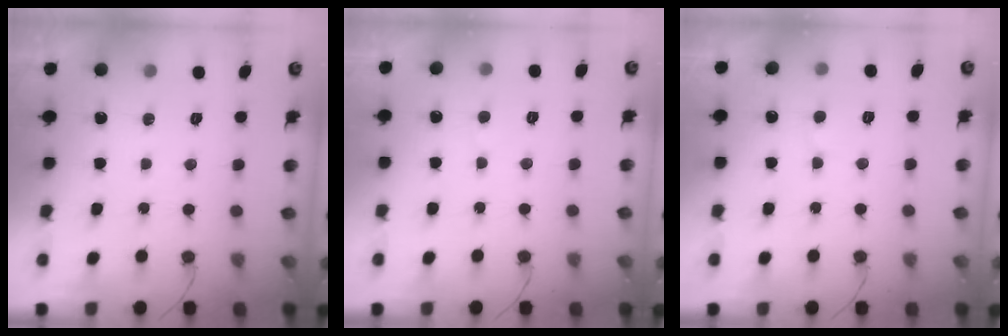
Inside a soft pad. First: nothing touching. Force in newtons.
{"total": 2.8, "press": 2.8, "slide": 0.3}
{"total": 4.8, "press": 4.8, "slide": 0.5}